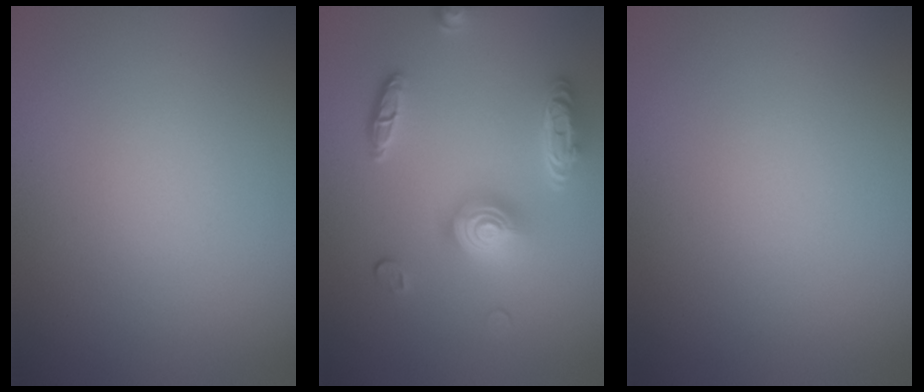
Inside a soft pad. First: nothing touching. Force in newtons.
{"total": 5.1, "press": 3.8, "slide": 3.4}
{"total": 0.0}